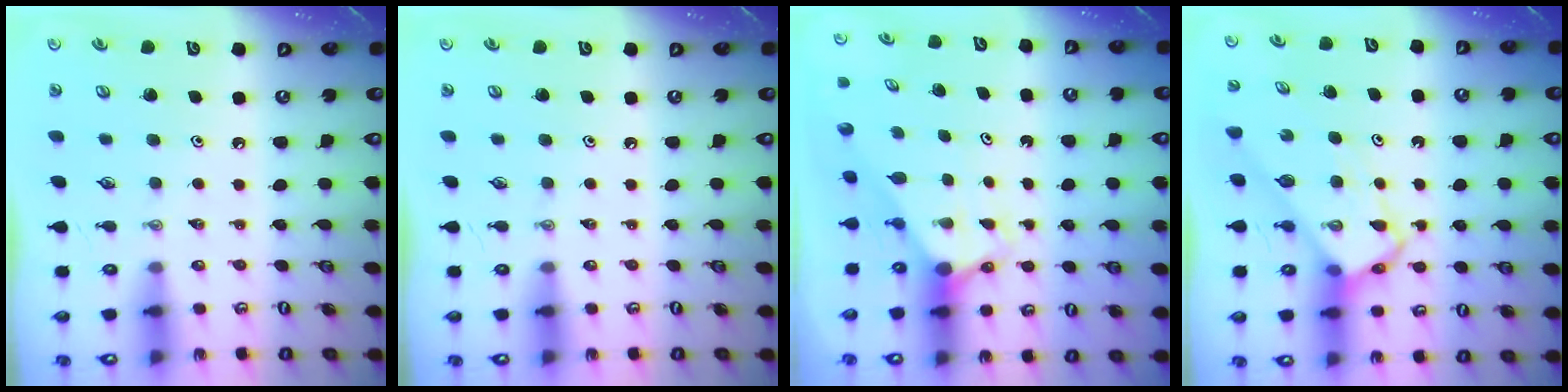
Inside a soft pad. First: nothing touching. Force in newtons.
{"total": 0.0}
{"total": 2.9, "press": 2.9, "slide": 0.0}
{"total": 5.1, "press": 5.1, "slide": 0.3}